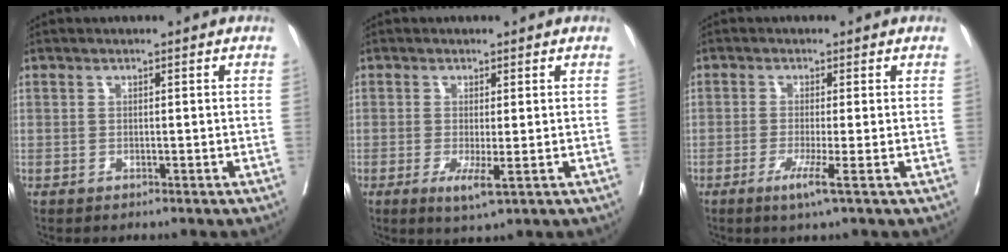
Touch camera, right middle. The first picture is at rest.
{"total": 3.5, "force": [-1.1, 0.4, 3.3], "torque": [-0.056, -0.012, -0.013]}
{"total": 3.4, "force": [-1.5, -0.8, 2.9], "torque": [-0.058, -0.012, -0.031]}